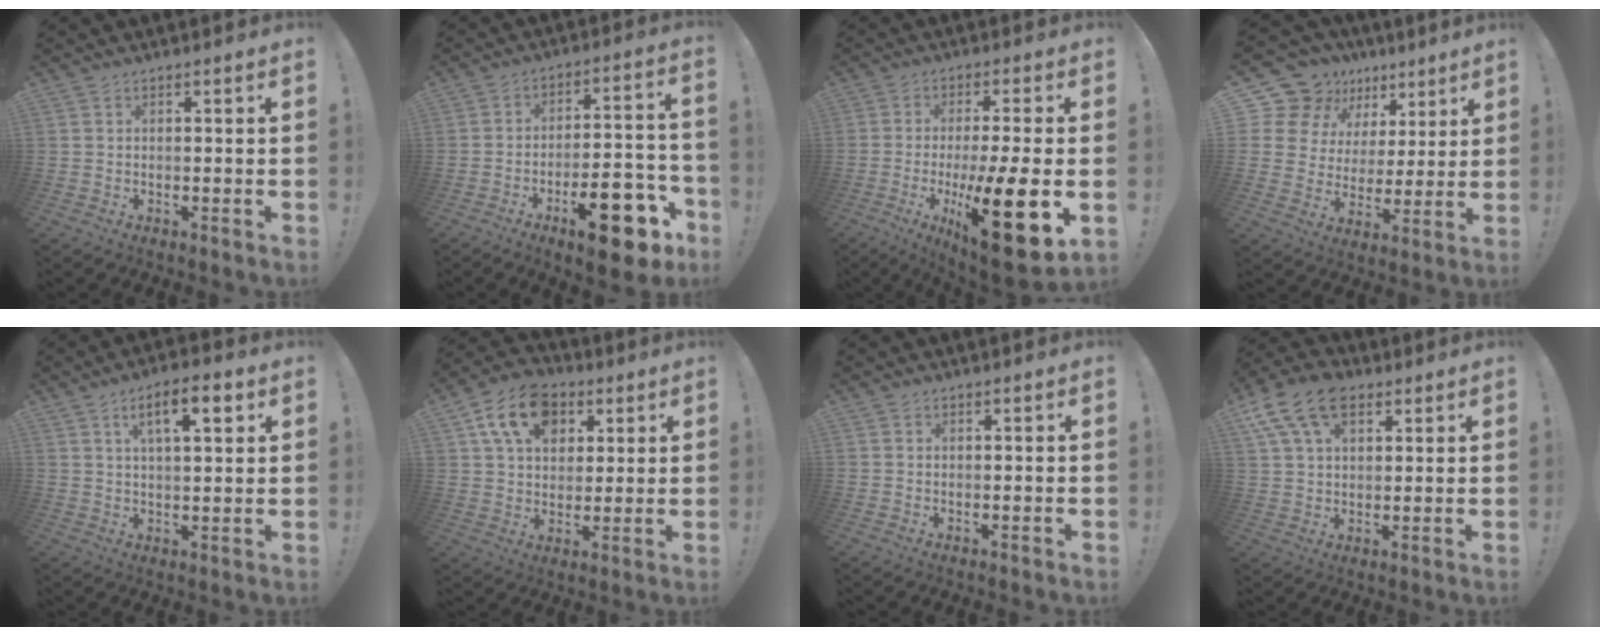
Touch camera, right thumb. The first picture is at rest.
{"total": 19.1, "force": [-9.8, 7.4, 14.6], "torque": [-0.192, 0.066, -0.147]}
{"total": 19.8, "force": [-5.7, 4.4, 18.5], "torque": [-0.292, 0.019, -0.081]}
{"total": 15.6, "force": [11.7, 9.3, 4.3], "torque": [-0.072, -0.101, 0.237]}
{"total": 9.3, "force": [4.0, 3.0, 7.8], "torque": [-0.118, -0.003, 0.062]}
{"total": 15.4, "force": [6.5, 11.1, 8.4], "torque": [-0.130, -0.018, 0.124]}
{"total": 0.0}
{"total": 14.4, "force": [7.1, 9.1, 8.6], "torque": [-0.152, -0.023, 0.135]}